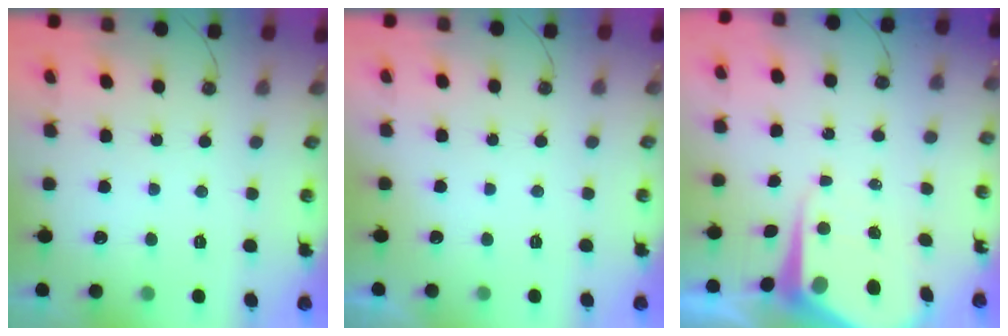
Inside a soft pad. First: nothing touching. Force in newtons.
{"total": 0.0}
{"total": 8.3, "press": 8.3, "slide": 0.8}